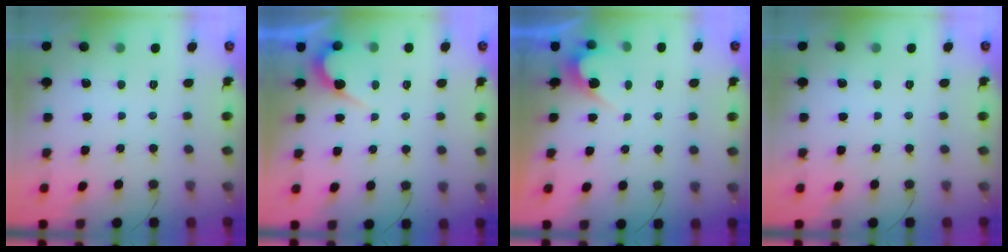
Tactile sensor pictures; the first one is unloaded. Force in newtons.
{"total": 4.5, "press": 4.4, "slide": 0.2}
{"total": 3.2, "press": 3.2, "slide": 0.2}
{"total": 0.0}